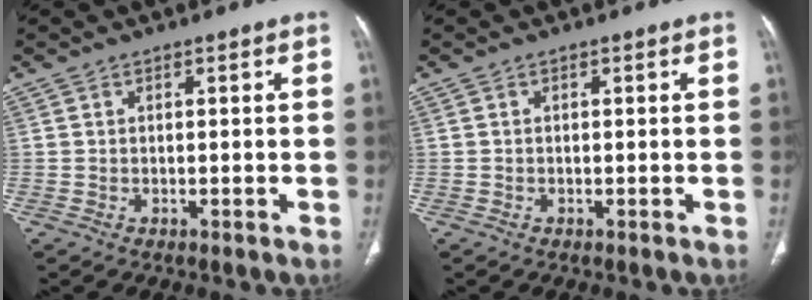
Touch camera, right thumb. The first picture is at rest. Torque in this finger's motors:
{"motor_torque": [-0.01, 0.29, -0.22, 0.10, -0.01]}